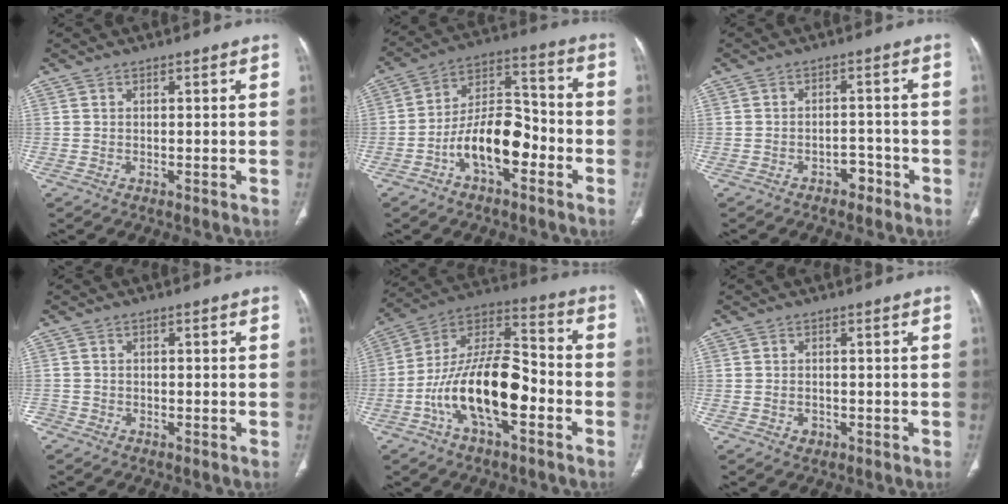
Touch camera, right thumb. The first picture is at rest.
{"total": 13.3, "force": [-5.2, 6.9, 10.1], "torque": [-0.155, 0.054, -0.095]}
{"total": 3.5, "force": [-2.3, 2.2, 1.4], "torque": [-0.008, 0.023, -0.029]}
{"total": 1.9, "force": [-1.3, 1.4, 0.2], "torque": [-0.006, 0.008, -0.026]}
{"total": 19.3, "force": [-6.0, 8.7, 16.1], "torque": [-0.277, 0.059, -0.107]}
{"total": 1.8, "force": [-0.7, 1.5, 0.8], "torque": [-0.007, 0.006, -0.004]}